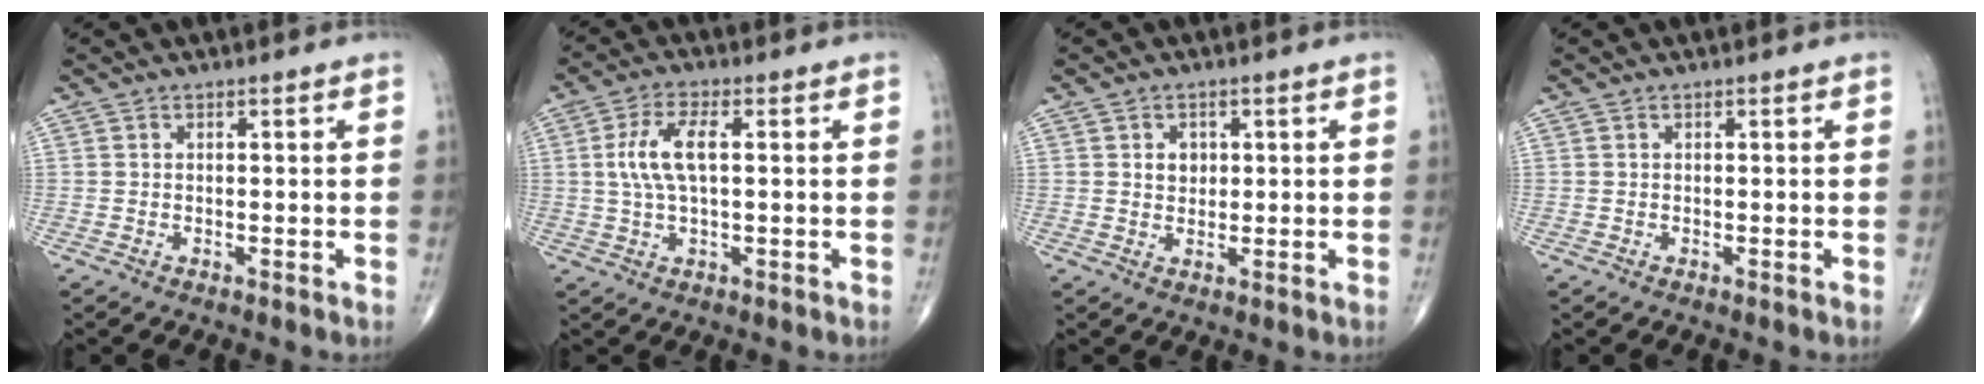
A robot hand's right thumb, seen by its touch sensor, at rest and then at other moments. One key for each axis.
{"total": 7.6, "fx": 1.1, "fy": 2.9, "fz": 6.9, "tx": -0.151, "ty": 0.009, "tz": 0.019}
{"total": 2.7, "fx": 0.7, "fy": 2.2, "fz": 1.5, "tx": -0.009, "ty": -0.002, "tz": 0.012}
{"total": 0.0}